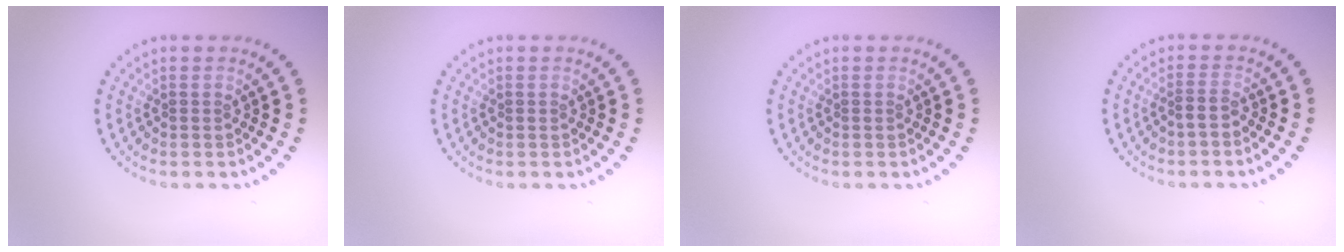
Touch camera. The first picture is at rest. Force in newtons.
{"total": 0.0}
{"total": 0.0}
{"total": 1.1, "press": 0.7, "slide": 0.9}